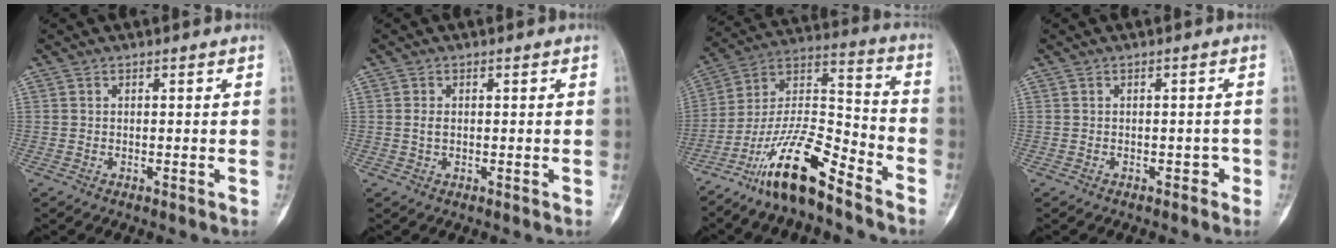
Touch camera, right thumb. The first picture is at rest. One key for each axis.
{"total": 1.3, "fx": 0.1, "fy": 0.8, "fz": 1.1, "tx": -0.018, "ty": 0.000, "tz": 0.001}
{"total": 16.4, "fx": -11.7, "fy": 4.1, "fz": 10.7, "tx": -0.194, "ty": 0.086, "tz": -0.217}
{"total": 1.6, "fx": -0.9, "fy": 1.1, "fz": 0.8, "tx": -0.004, "ty": 0.010, "tz": -0.012}